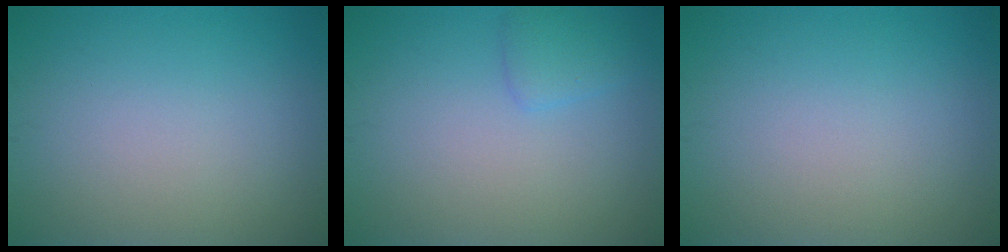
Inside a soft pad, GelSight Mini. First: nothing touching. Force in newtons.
{"total": 1.6, "press": 1.6, "slide": 0.1}
{"total": 0.0}